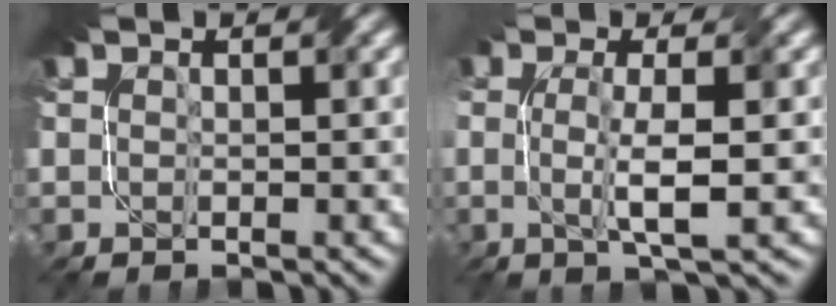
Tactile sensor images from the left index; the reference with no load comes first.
{"total": 3.8, "force": [-0.3, 0.6, 3.7], "torque": [-0.069, -0.004, -0.002]}